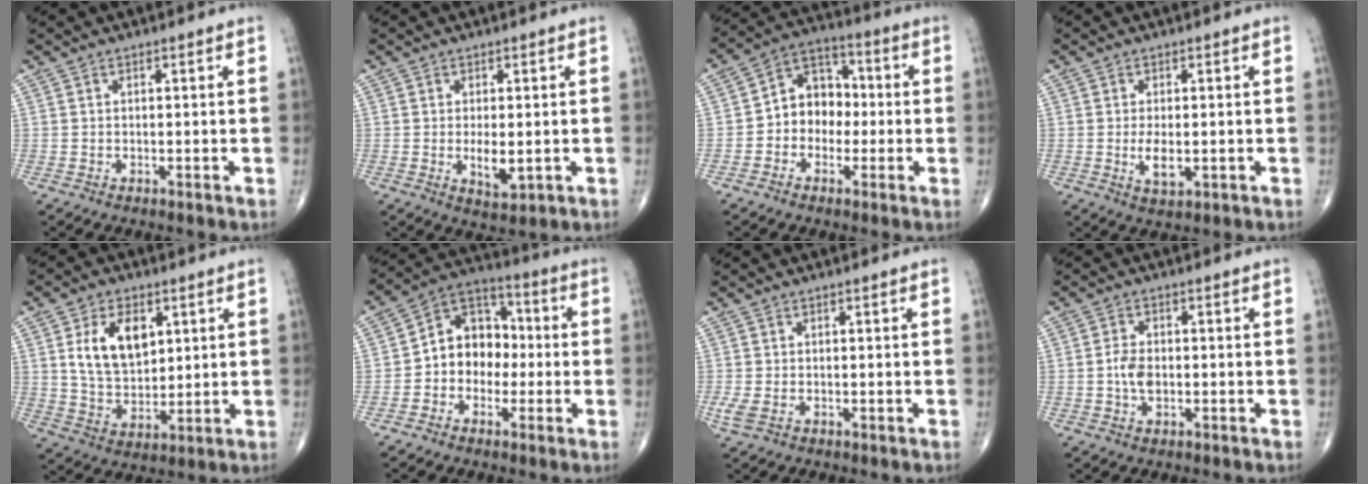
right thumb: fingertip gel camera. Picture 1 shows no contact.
{"total": 3.8, "force": [-0.5, 1.6, 3.4], "torque": [-0.061, -0.008, -0.006]}
{"total": 9.6, "force": [-1.2, 7.8, 5.5], "torque": [-0.046, 0.038, -0.036]}
{"total": 4.1, "force": [-0.5, 2.0, 3.6], "torque": [-0.067, -0.009, -0.006]}
{"total": 12.0, "force": [3.8, 7.6, 8.5], "torque": [-0.127, -0.018, 0.078]}
{"total": 11.3, "force": [-1.2, 9.1, 6.6], "torque": [-0.065, 0.041, -0.036]}
{"total": 2.2, "force": [-0.5, 1.4, 1.6], "torque": [-0.051, -0.001, -0.009]}
{"total": 3.9, "force": [-0.5, 2.4, 3.0], "torque": [-0.056, 0.004, -0.013]}